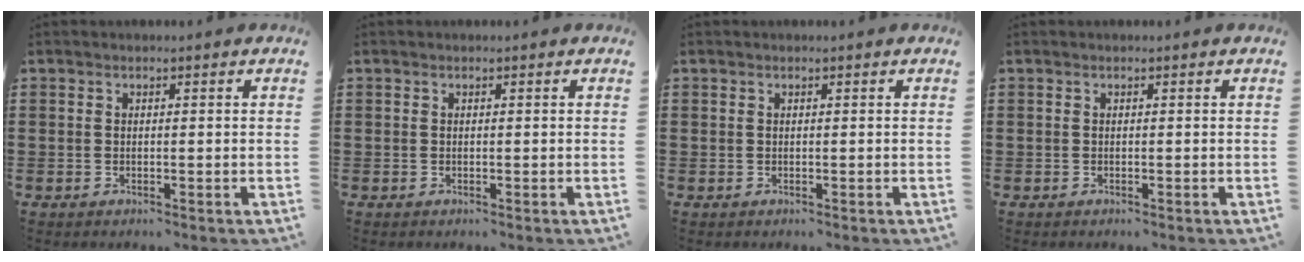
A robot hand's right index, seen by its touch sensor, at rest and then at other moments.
{"total": 0.0}
{"total": 0.0}
{"total": 0.0}